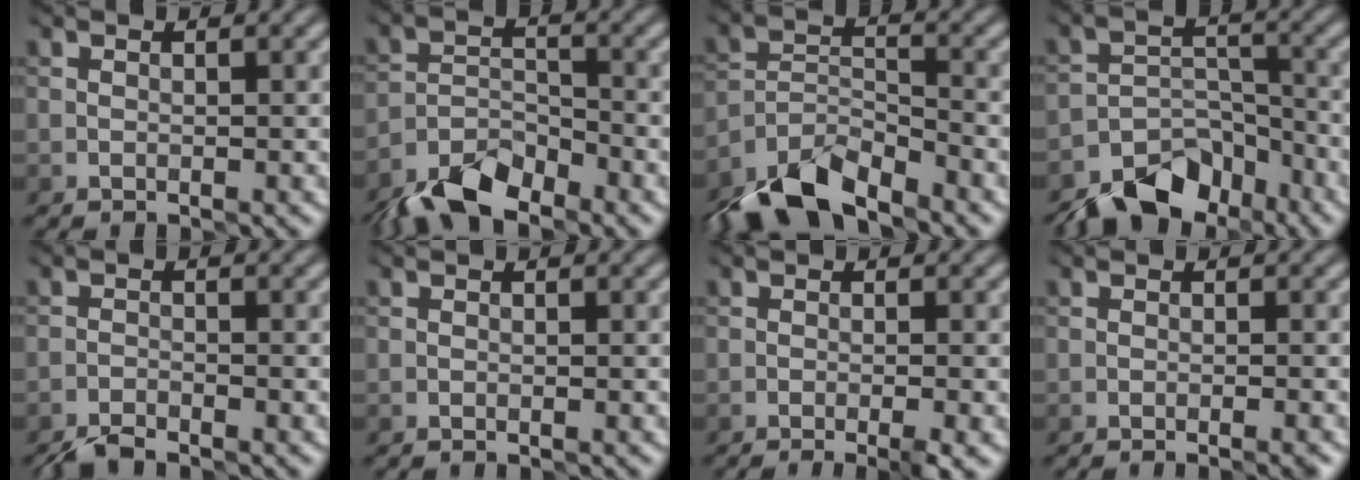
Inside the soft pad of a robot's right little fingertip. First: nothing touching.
{"total": 6.6, "force": [-5.2, 2.6, 3.1], "torque": [-0.054, -0.007, -0.104]}
{"total": 8.0, "force": [-6.2, 3.0, 4.1], "torque": [-0.074, -0.011, -0.123]}
{"total": 8.9, "force": [-7.1, 4.3, 3.1], "torque": [-0.032, -0.007, -0.117]}
{"total": 2.2, "force": [-2.1, 0.2, 0.6], "torque": [-0.012, -0.005, -0.046]}
{"total": 0.0}
{"total": 3.3, "force": [-2.0, 0.4, 2.6], "torque": [-0.049, -0.004, -0.032]}
{"total": 1.4, "force": [-1.0, 0.1, 0.9], "torque": [-0.015, 0.005, -0.016]}